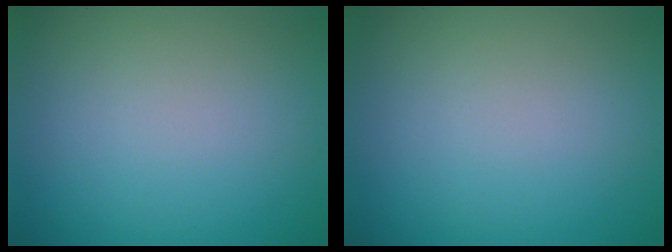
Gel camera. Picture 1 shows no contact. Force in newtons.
{"total": 0.0}